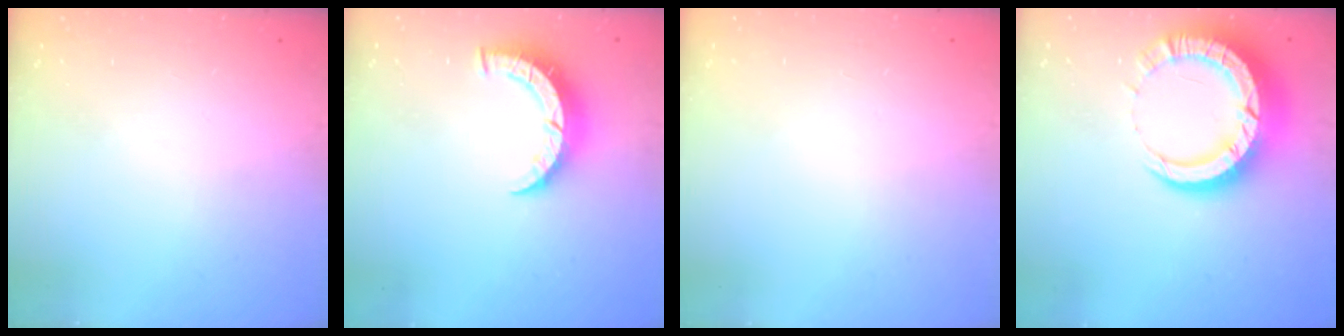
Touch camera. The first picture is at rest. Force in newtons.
{"total": 7.1, "press": 7.0, "slide": 0.8}
{"total": 2.6, "press": 2.6, "slide": 0.2}
{"total": 12.7, "press": 12.6, "slide": 1.3}